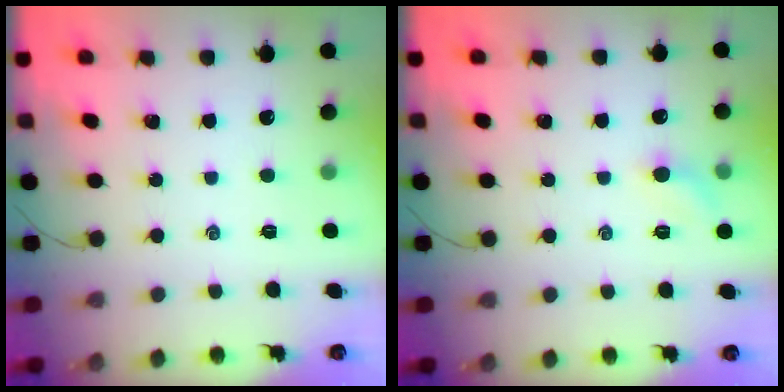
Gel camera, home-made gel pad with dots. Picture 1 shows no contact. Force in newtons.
{"total": 6.3, "press": 6.1, "slide": 1.6}